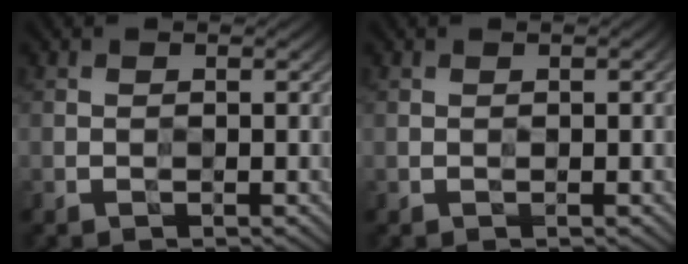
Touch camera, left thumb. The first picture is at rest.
{"total": 0.7, "force": [0.2, 0.0, 0.7], "torque": [-0.012, 0.001, 0.002]}